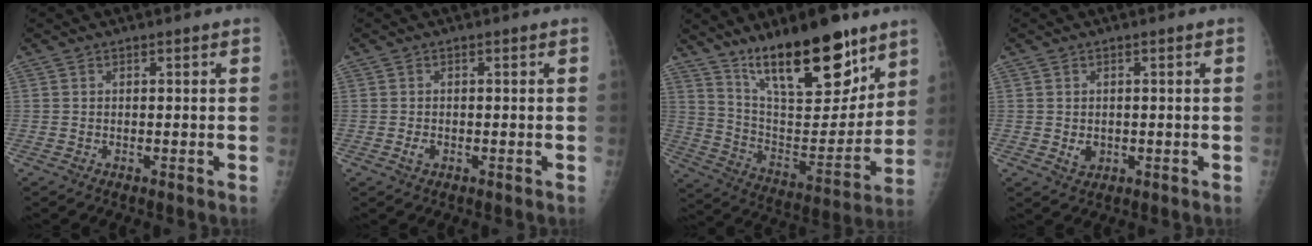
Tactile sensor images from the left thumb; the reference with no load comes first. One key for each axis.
{"total": 1.5, "fx": -0.5, "fy": 1.0, "fz": 1.0, "tx": -0.016, "ty": 0.000, "tz": -0.008}
{"total": 23.3, "fx": 15.6, "fy": 7.9, "fz": 15.3, "tx": -0.199, "ty": -0.081, "tz": 0.268}
{"total": 2.4, "fx": -0.2, "fy": 2.0, "fz": 1.4, "tx": -0.015, "ty": -0.001, "tz": 0.004}